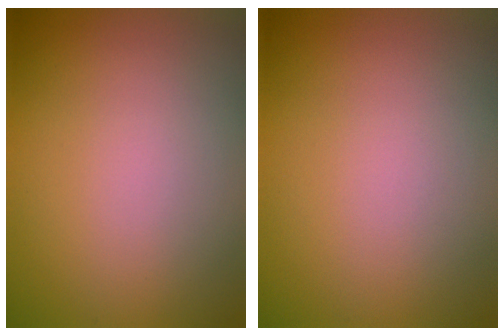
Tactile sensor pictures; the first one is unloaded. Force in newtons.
{"total": 0.0}